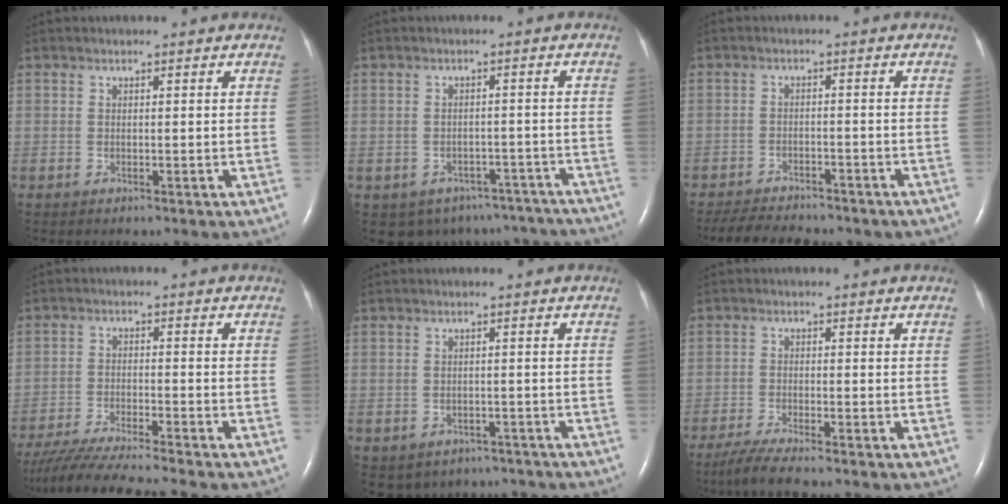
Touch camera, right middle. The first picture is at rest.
{"total": 11.6, "force": [-9.5, 6.4, 2.1], "torque": [-0.028, 0.018, -0.096]}
{"total": 11.2, "force": [-9.6, 3.3, 4.8], "torque": [-0.087, -0.002, -0.128]}
{"total": 12.1, "force": [-10.7, -1.6, 5.5], "torque": [-0.087, -0.028, -0.177]}
{"total": 7.1, "force": [-5.5, 4.3, 1.2], "torque": [-0.016, 0.011, -0.060]}
{"total": 4.6, "force": [-3.7, -0.4, 2.7], "torque": [-0.059, -0.015, -0.071]}